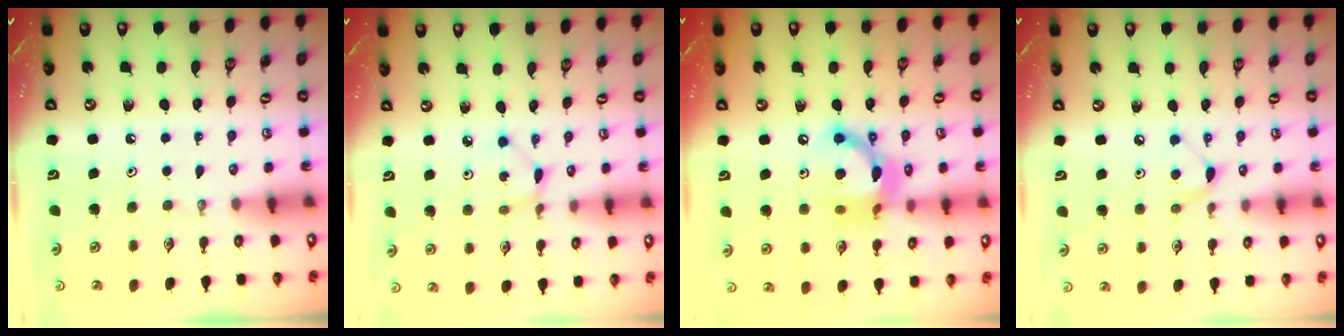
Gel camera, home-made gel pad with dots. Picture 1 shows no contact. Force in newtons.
{"total": 2.2, "press": 2.2, "slide": 0.3}
{"total": 13.7, "press": 13.7, "slide": 0.5}
{"total": 5.3, "press": 5.3, "slide": 0.7}